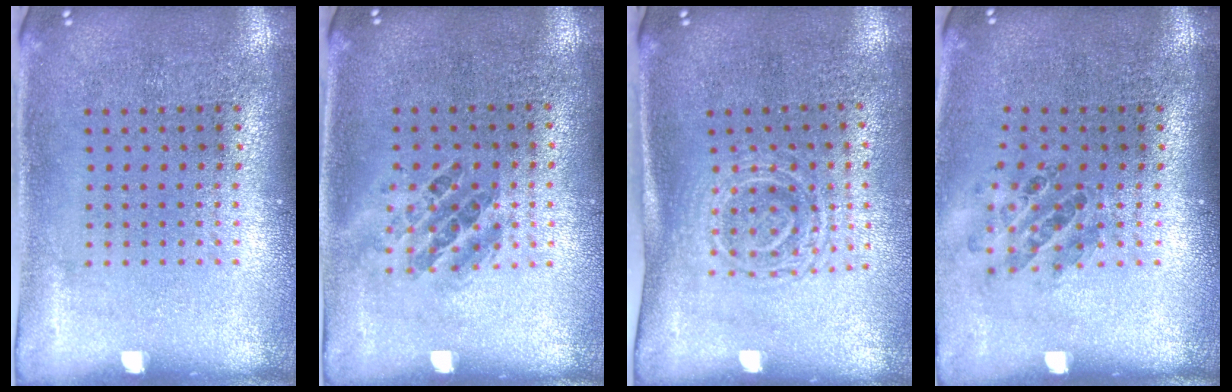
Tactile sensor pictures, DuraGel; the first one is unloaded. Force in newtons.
{"total": 0.9, "press": 0.8, "slide": 0.4}
{"total": 1.6, "press": 1.3, "slide": 1.0}
{"total": 0.8, "press": 0.8, "slide": 0.0}